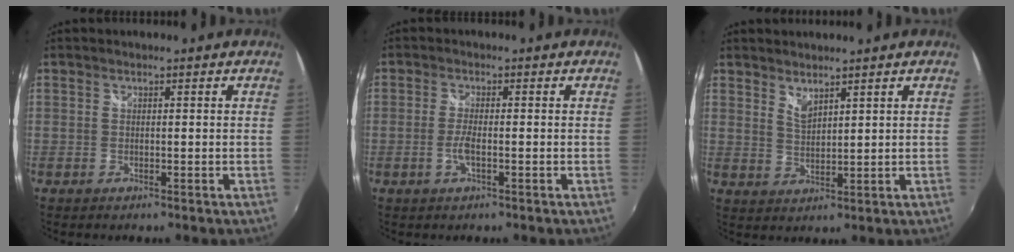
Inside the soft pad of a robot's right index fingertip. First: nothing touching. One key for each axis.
{"total": 2.9, "fx": -1.0, "fy": 0.4, "fz": 2.7, "tx": -0.058, "ty": -0.003, "tz": -0.020}
{"total": 3.1, "fx": 2.7, "fy": 0.6, "fz": 1.4, "tx": -0.023, "ty": -0.003, "tz": 0.047}